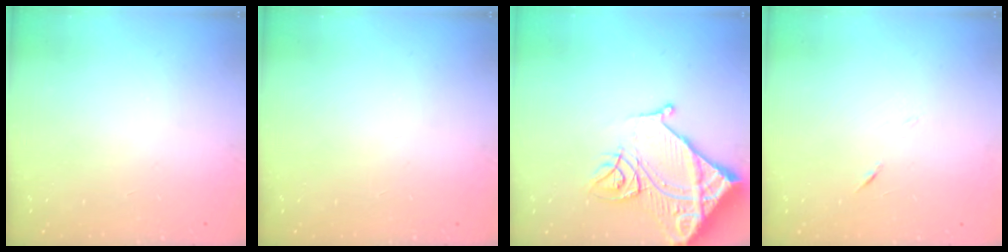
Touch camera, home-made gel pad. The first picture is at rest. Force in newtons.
{"total": 0.0}
{"total": 16.9, "press": 16.8, "slide": 2.1}
{"total": 4.0, "press": 3.9, "slide": 0.8}